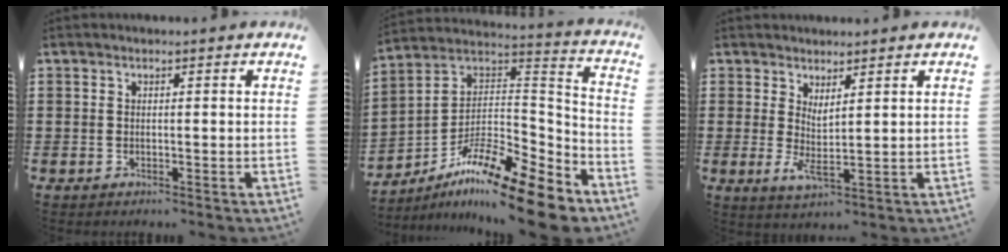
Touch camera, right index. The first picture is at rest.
{"total": 14.5, "force": [-11.1, 2.9, 8.9], "torque": [-0.150, 0.029, -0.205]}
{"total": 2.5, "force": [1.4, 0.2, 2.1], "torque": [-0.050, -0.011, 0.025]}